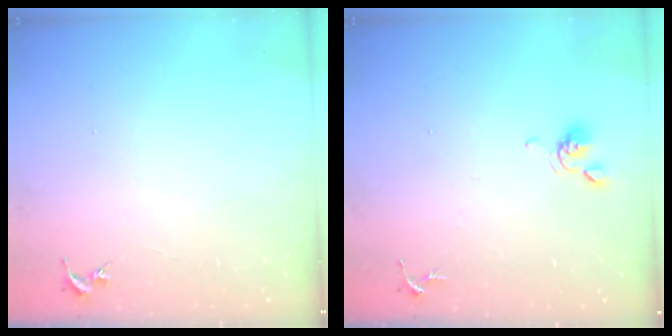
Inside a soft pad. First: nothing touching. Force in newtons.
{"total": 6.0, "press": 5.9, "slide": 1.2}